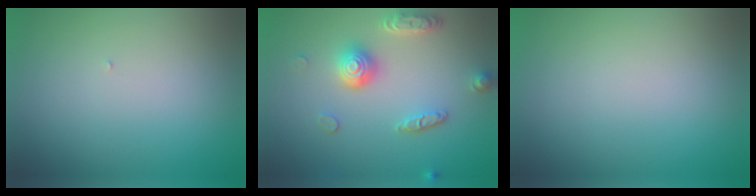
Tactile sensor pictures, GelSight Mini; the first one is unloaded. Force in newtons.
{"total": 4.6, "press": 3.7, "slide": 2.8}
{"total": 0.0}